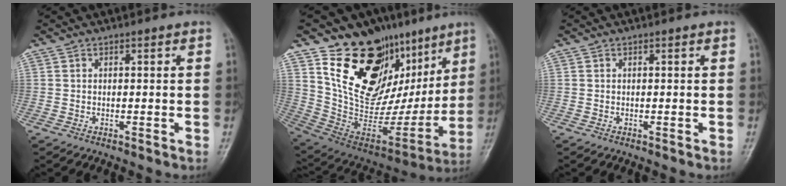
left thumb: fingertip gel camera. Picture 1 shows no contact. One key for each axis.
{"total": 28.2, "fx": 13.4, "fy": 17.4, "fz": 17.7, "tx": -0.219, "ty": -0.036, "tz": 0.245}
{"total": 0.0}